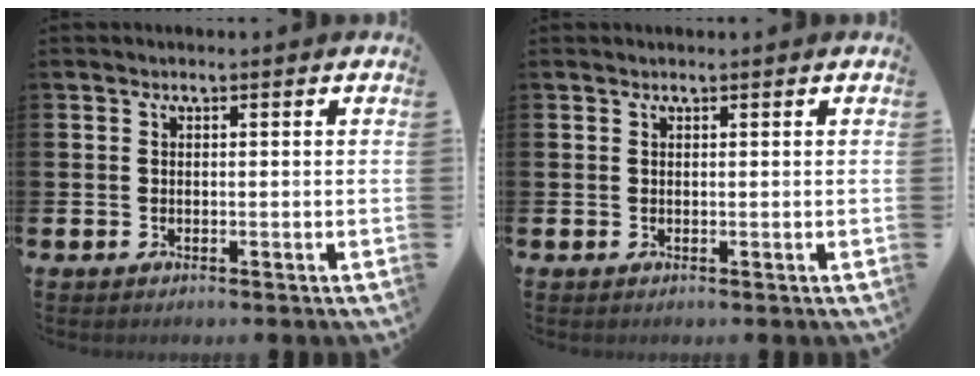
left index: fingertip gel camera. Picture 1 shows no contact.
{"total": 0.5, "force": [0.5, 0.1, 0.1], "torque": [0.003, -0.001, 0.009]}